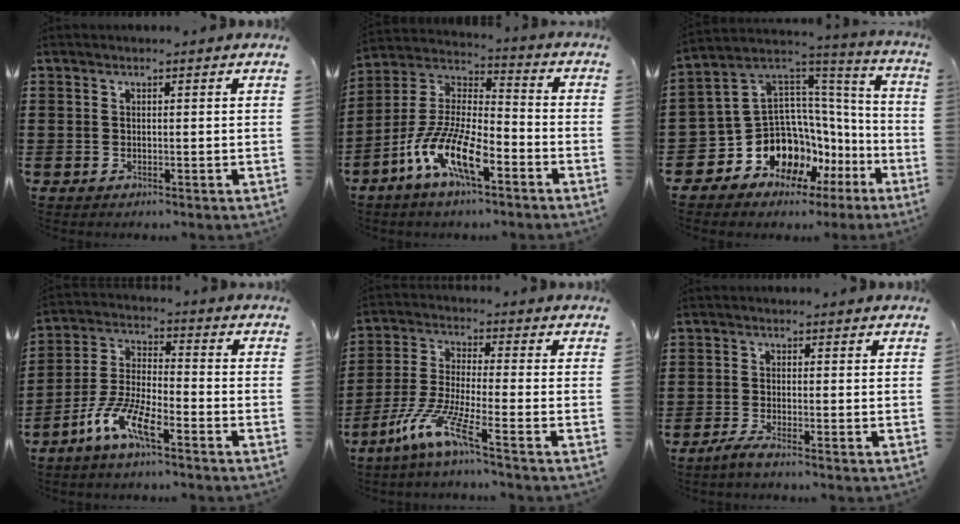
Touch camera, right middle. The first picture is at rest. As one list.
[{"total": 12.0, "force": [-7.3, 3.7, 8.8], "torque": [-0.206, -0.009, -0.150]}, {"total": 11.8, "force": [-5.8, 9.1, 4.8], "torque": [-0.150, -0.018, -0.104]}, {"total": 8.7, "force": [-6.0, 1.9, 6.0], "torque": [-0.142, -0.010, -0.119]}, {"total": 9.1, "force": [-6.0, 0.8, 6.7], "torque": [-0.156, -0.017, -0.122]}, {"total": 2.2, "force": [-1.7, 0.0, 1.3], "torque": [-0.030, -0.001, -0.036]}]